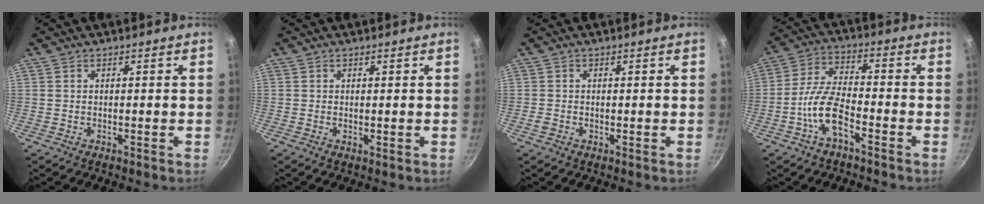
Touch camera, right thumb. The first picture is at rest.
{"total": 0.6, "force": [0.3, 0.4, 0.4], "torque": [-0.004, -0.008, 0.001]}
{"total": 0.9, "force": [-0.2, 0.7, 0.5], "torque": [-0.009, 0.001, -0.006]}
{"total": 9.1, "force": [-4.4, 3.6, 7.1], "torque": [-0.139, 0.034, -0.094]}